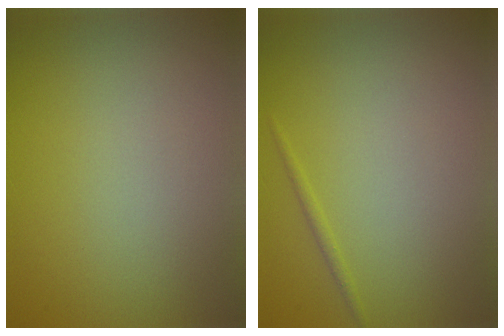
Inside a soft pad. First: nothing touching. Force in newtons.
{"total": 0.7, "press": 0.6, "slide": 0.1}